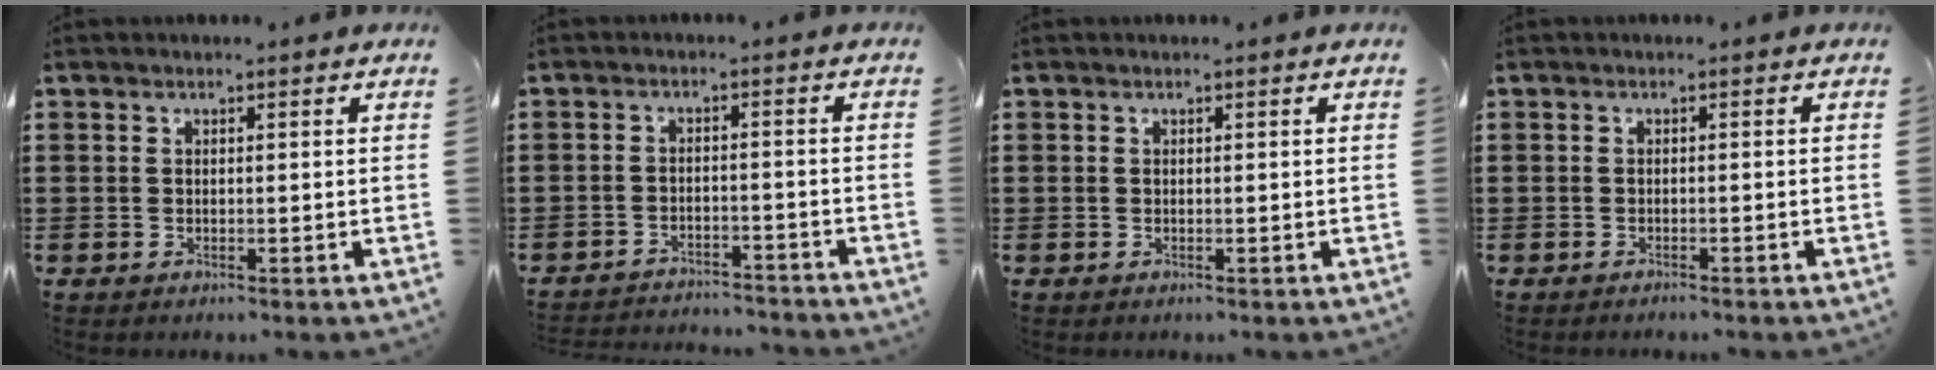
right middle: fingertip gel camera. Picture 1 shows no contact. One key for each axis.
{"total": 2.9, "fx": -2.8, "fy": 0.1, "fz": 0.1, "tx": -0.010, "ty": -0.002, "tz": -0.060}
{"total": 0.0}
{"total": 0.6, "fx": -0.6, "fy": -0.1, "fz": 0.1, "tx": -0.005, "ty": -0.002, "tz": -0.011}